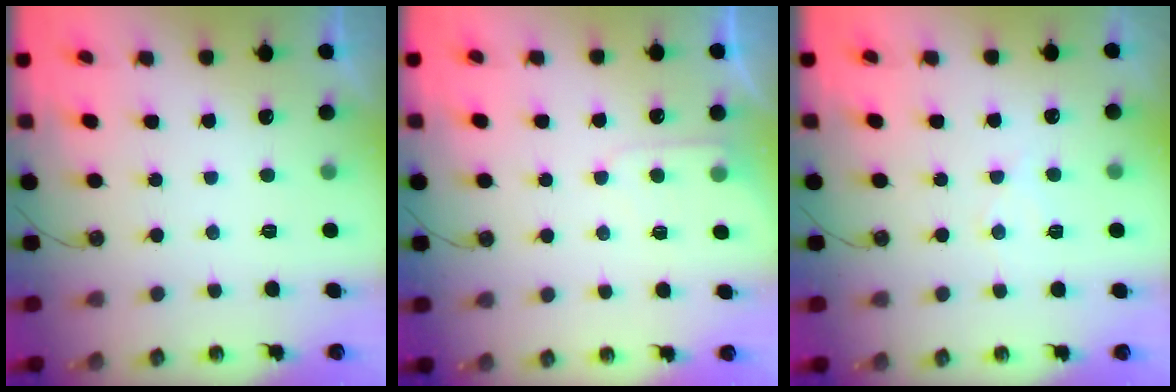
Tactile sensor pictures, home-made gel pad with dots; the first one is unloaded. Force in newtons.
{"total": 5.1, "press": 5.1, "slide": 0.6}
{"total": 6.8, "press": 6.7, "slide": 0.6}